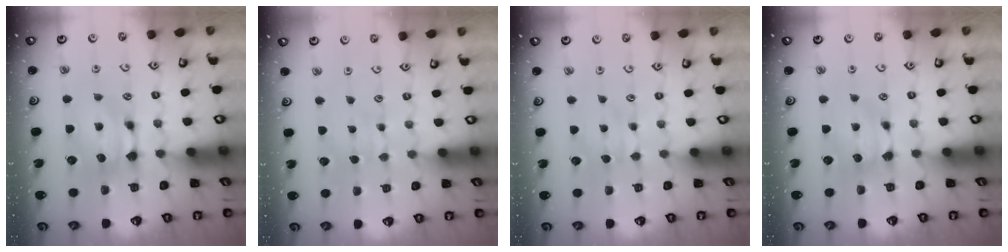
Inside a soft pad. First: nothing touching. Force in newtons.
{"total": 3.7, "press": 3.7, "slide": 0.3}
{"total": 2.8, "press": 2.8, "slide": 0.3}
{"total": 1.0, "press": 0.9, "slide": 0.3}